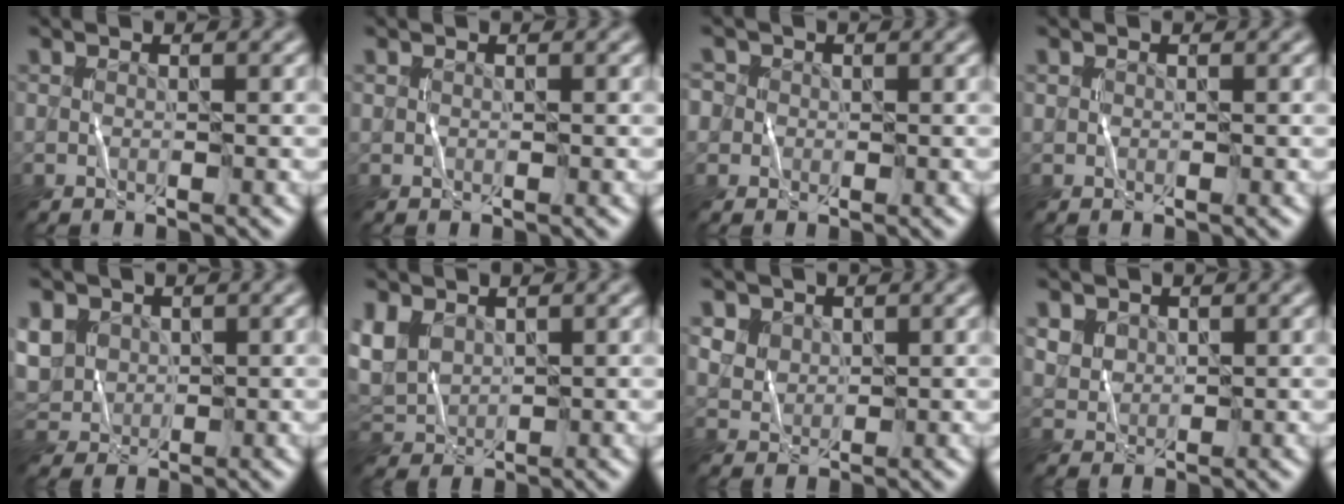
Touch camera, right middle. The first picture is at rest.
{"total": 0.0}
{"total": 2.9, "force": [1.0, 2.7, 0.5], "torque": [0.002, 0.016, -0.017]}
{"total": 0.0}
{"total": 4.6, "force": [1.6, 4.0, 1.6], "torque": [-0.075, 0.011, 0.030]}
{"total": 3.3, "force": [1.3, 2.6, 1.5], "torque": [-0.059, 0.003, 0.030]}
{"total": 3.3, "force": [2.2, 2.3, 0.8], "torque": [-0.045, 0.003, 0.041]}
{"total": 2.4, "force": [1.6, 1.7, 0.4], "torque": [-0.033, 0.000, 0.039]}